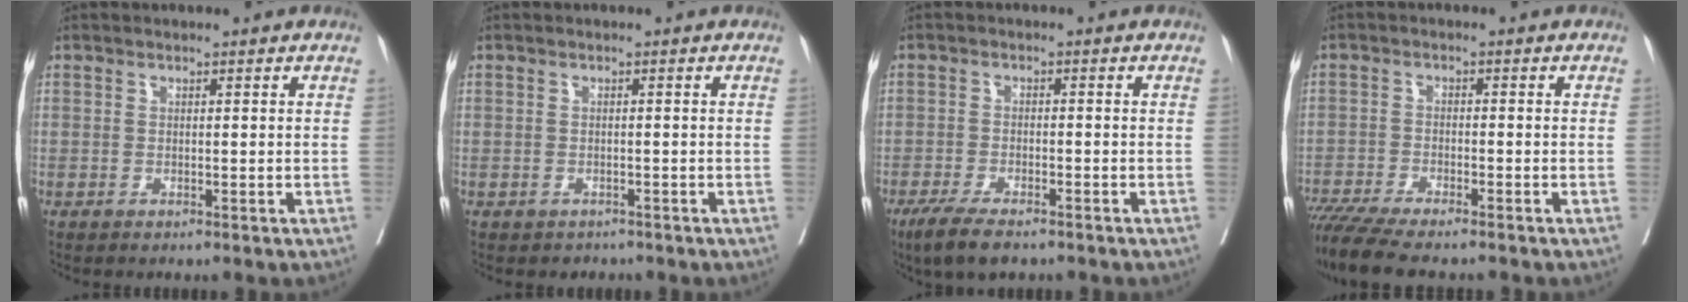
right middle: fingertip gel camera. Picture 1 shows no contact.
{"total": 1.6, "force": [-1.3, 1.0, -0.1], "torque": [-0.005, 0.001, -0.021]}
{"total": 6.5, "force": [-4.8, 1.6, 4.1], "torque": [-0.071, -0.012, -0.081]}
{"total": 9.4, "force": [-8.1, 0.8, 4.7], "torque": [-0.072, -0.017, -0.133]}